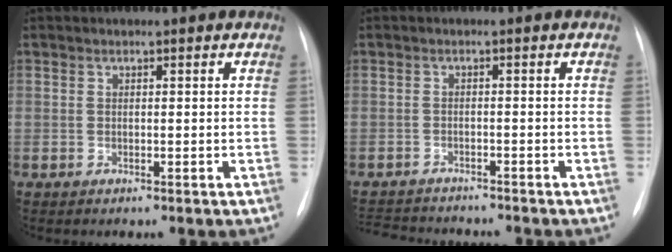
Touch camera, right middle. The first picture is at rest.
{"total": 9.1, "force": [-8.6, 1.7, 2.6], "torque": [-0.047, 0.001, -0.123]}